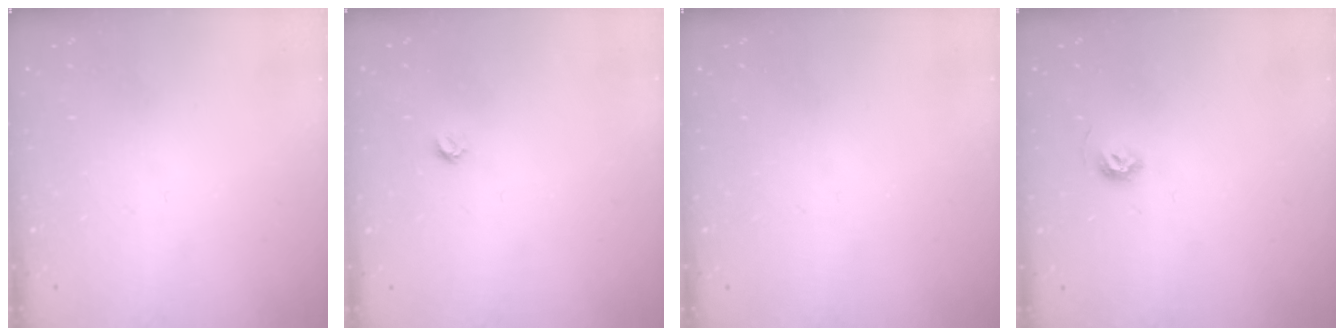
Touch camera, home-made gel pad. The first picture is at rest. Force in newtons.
{"total": 3.6, "press": 3.6, "slide": 0.3}
{"total": 0.0}
{"total": 5.7, "press": 5.7, "slide": 0.7}